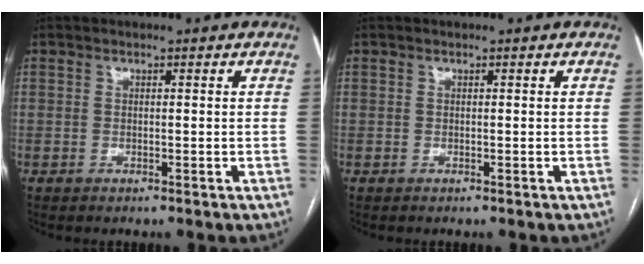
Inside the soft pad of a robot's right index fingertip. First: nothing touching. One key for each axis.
{"total": 0.0}